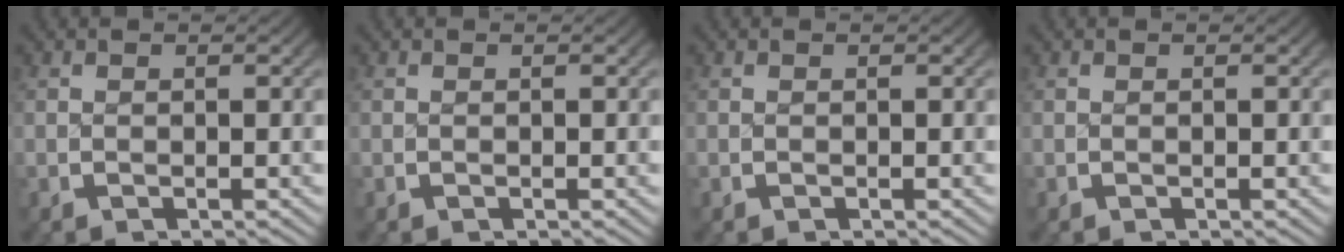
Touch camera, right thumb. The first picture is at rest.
{"total": 0.0}
{"total": 0.0}
{"total": 0.0}